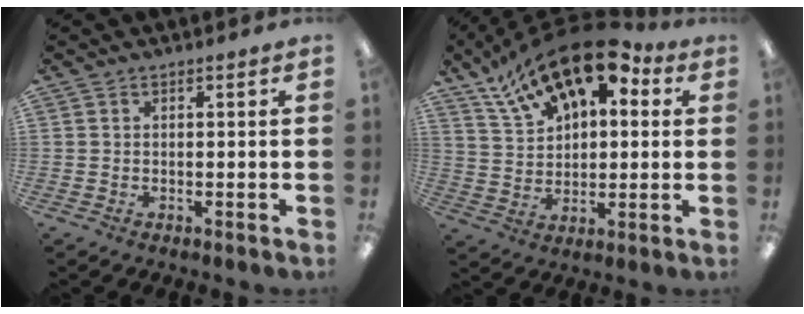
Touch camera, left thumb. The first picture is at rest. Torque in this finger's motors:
{"motor_torque": [0.72, 1.96, 1.38, -1.39, 0.38]}